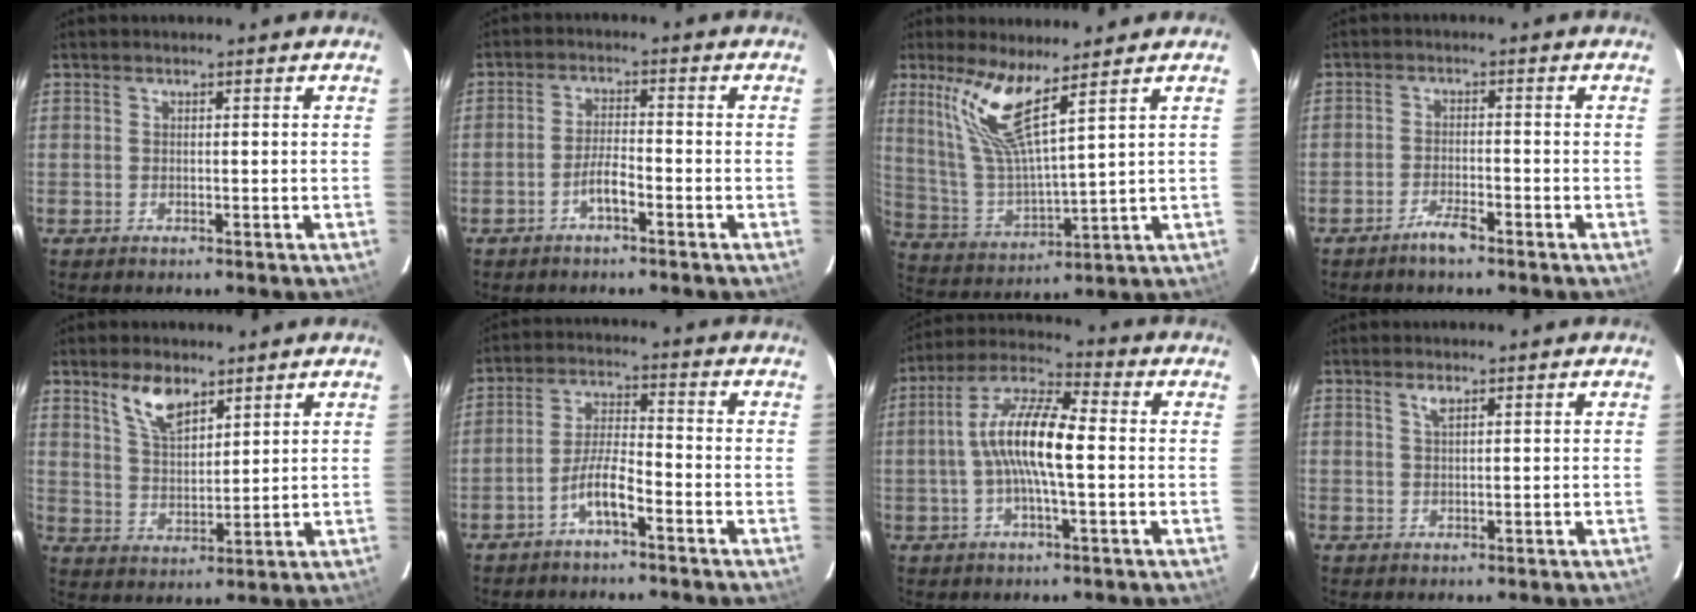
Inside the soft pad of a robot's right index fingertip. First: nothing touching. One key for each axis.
{"total": 3.6, "fx": -2.3, "fy": 0.6, "fz": 2.7, "tx": -0.061, "ty": 0.008, "tz": -0.043}
{"total": 11.2, "fx": 7.3, "fy": 0.9, "fz": 8.4, "tx": -0.167, "ty": -0.001, "tz": 0.158}
{"total": 3.4, "fx": -2.8, "fy": 0.7, "fz": 1.9, "tx": -0.051, "ty": 0.001, "tz": -0.053}
{"total": 7.5, "fx": 5.1, "fy": 3.2, "fz": 4.5, "tx": -0.080, "ty": 0.006, "tz": 0.102}
{"total": 5.6, "fx": -3.5, "fy": 0.9, "fz": 4.3, "tx": -0.092, "ty": 0.012, "tz": -0.066}
{"total": 12.0, "fx": -0.5, "fy": 2.7, "fz": 11.7, "tx": -0.231, "ty": 0.016, "tz": -0.019}
{"total": 1.6, "fx": 1.0, "fy": 0.5, "fz": 1.1, "tx": -0.021, "ty": 0.003, "tz": 0.017}